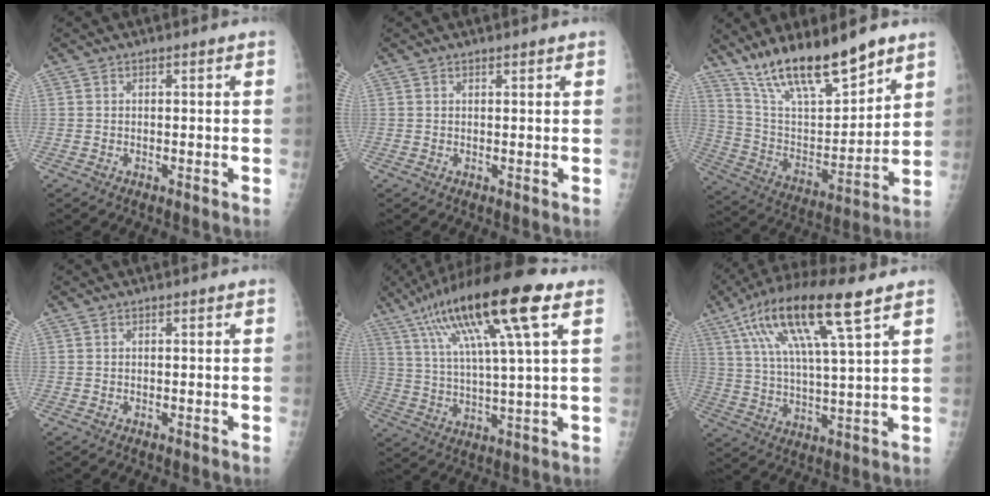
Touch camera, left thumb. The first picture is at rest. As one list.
[{"total": 0.6, "force": [0.5, 0.1, 0.2], "torque": [-0.005, -0.003, 0.009]}, {"total": 18.9, "force": [14.2, 5.0, 11.5], "torque": [-0.164, -0.075, 0.262]}, {"total": 0.0}, {"total": 20.4, "force": [9.9, 3.2, 17.6], "torque": [-0.316, -0.004, 0.169]}, {"total": 17.9, "force": [9.0, 3.5, 15.1], "torque": [-0.286, -0.010, 0.164]}]